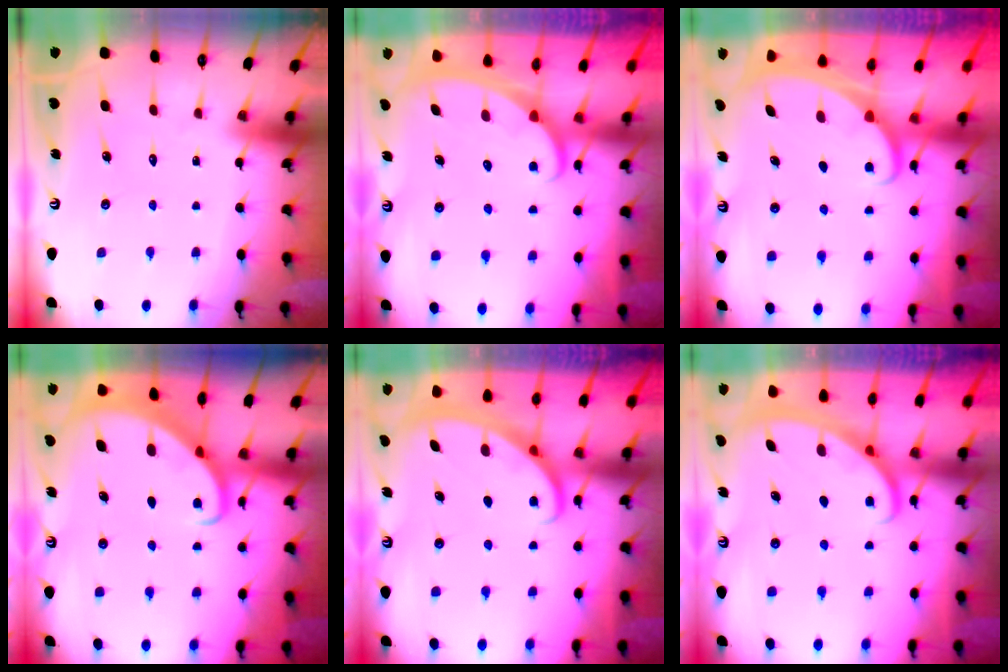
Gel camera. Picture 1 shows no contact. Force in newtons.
{"total": 2.5, "press": 2.4, "slide": 0.4}
{"total": 2.1, "press": 2.0, "slide": 0.3}
{"total": 2.0, "press": 2.0, "slide": 0.3}
{"total": 2.6, "press": 2.6, "slide": 0.4}
{"total": 2.6, "press": 2.6, "slide": 0.4}